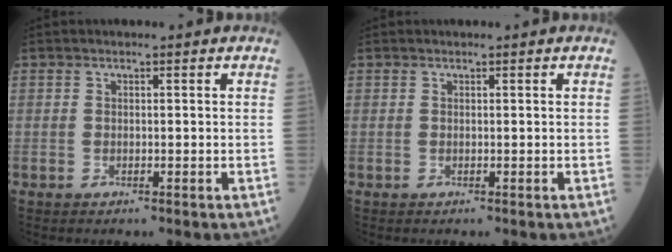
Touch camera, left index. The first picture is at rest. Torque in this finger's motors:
{"motor_torque": [-0.38, -0.35, -0.05, 0.02]}